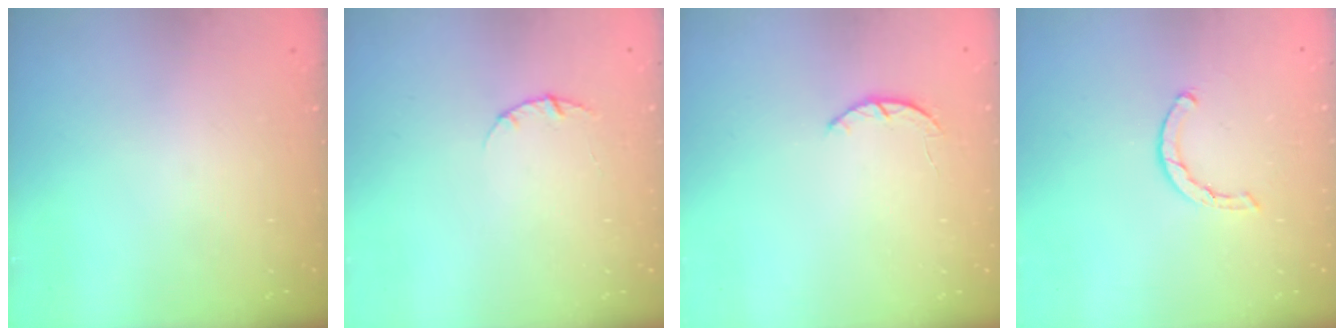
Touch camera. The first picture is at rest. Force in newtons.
{"total": 2.8, "press": 2.8, "slide": 0.4}
{"total": 2.5, "press": 2.5, "slide": 0.5}
{"total": 2.0, "press": 2.0, "slide": 0.2}